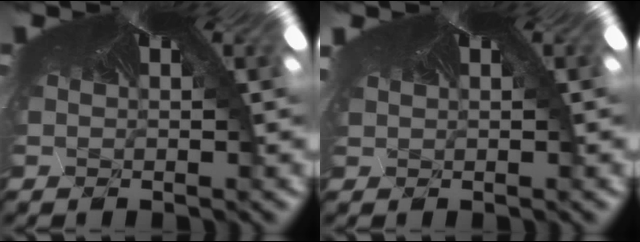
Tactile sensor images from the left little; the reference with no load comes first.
{"total": 1.2, "force": [0.1, 0.7, 1.0], "torque": [-0.031, 0.002, 0.009]}